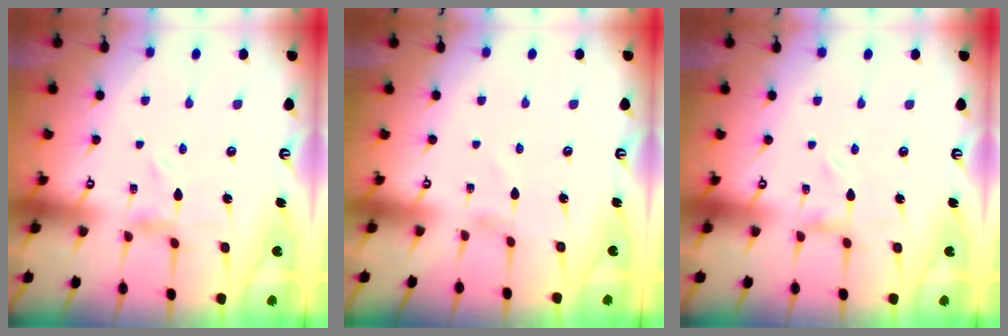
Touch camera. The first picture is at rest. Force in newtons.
{"total": 1.3, "press": 1.3, "slide": 0.1}
{"total": 0.0}